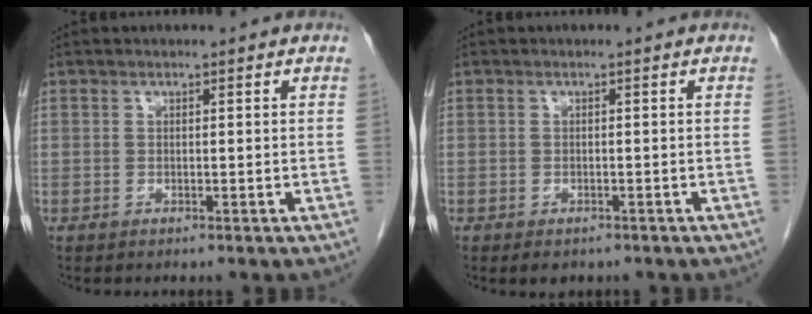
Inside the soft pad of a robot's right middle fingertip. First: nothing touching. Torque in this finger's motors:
{"motor_torque": [0.04, 0.00, 0.00, 0.00]}